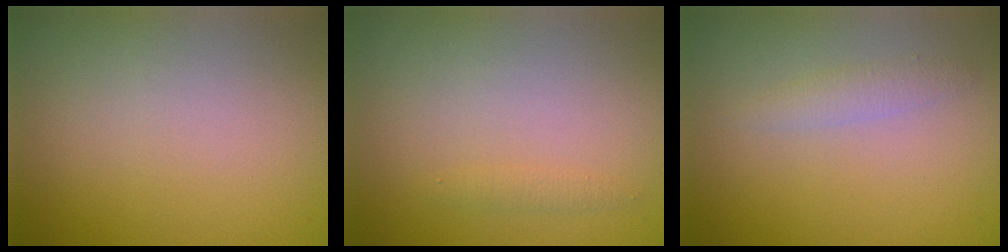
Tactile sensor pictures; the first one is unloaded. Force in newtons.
{"total": 0.7, "press": 0.7, "slide": 0.0}
{"total": 1.4, "press": 1.4, "slide": 0.1}